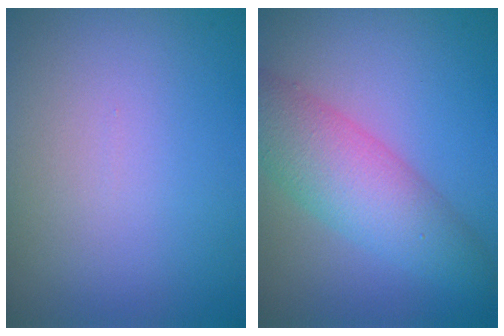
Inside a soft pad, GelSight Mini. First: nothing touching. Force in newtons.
{"total": 6.0, "press": 6.0, "slide": 0.2}